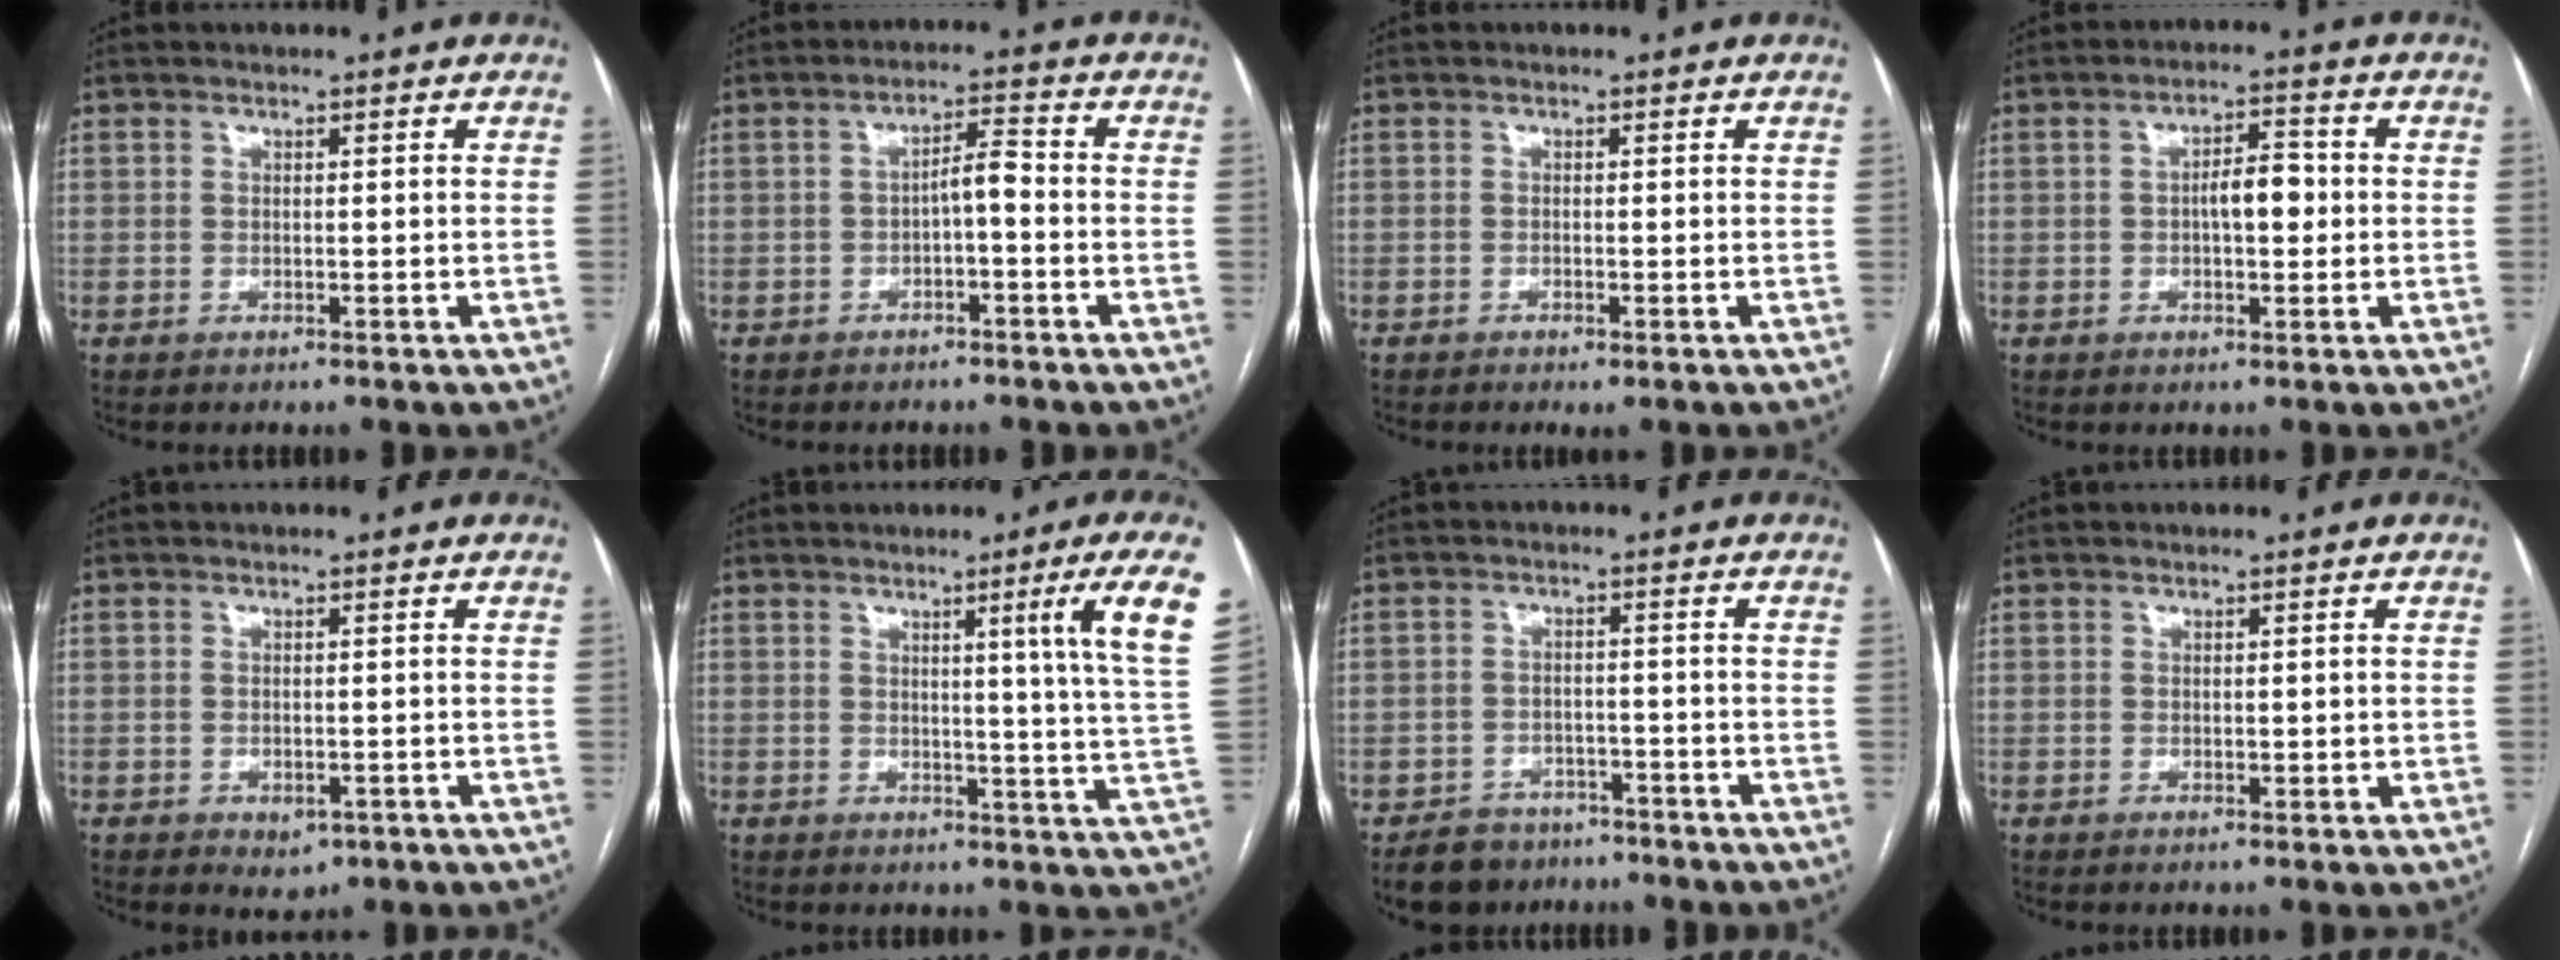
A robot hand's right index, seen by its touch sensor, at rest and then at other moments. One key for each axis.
{"total": 3.6, "fx": -0.8, "fy": 0.9, "fz": 3.4, "tx": -0.053, "ty": 0.016, "tz": -0.011}
{"total": 0.8, "fx": -0.5, "fy": 0.2, "fz": 0.6, "tx": -0.009, "ty": -0.002, "tz": -0.006}
{"total": 5.0, "fx": 0.0, "fy": 2.0, "fz": 4.6, "tx": -0.073, "ty": 0.012, "tz": 0.000}
{"total": 2.3, "fx": -1.0, "fy": 1.6, "fz": 1.3, "tx": -0.010, "ty": 0.000, "tz": -0.003}
{"total": 10.1, "fx": 4.6, "fy": -2.6, "fz": 8.7, "tx": -0.113, "ty": -0.029, "tz": 0.050}
{"total": 5.8, "fx": -4.4, "fy": 3.7, "fz": 0.4, "tx": 0.000, "ty": 0.009, "tz": -0.067}
{"total": 1.0, "fx": 0.1, "fy": 0.7, "fz": 0.6, "tx": -0.007, "ty": 0.001, "tz": 0.004}